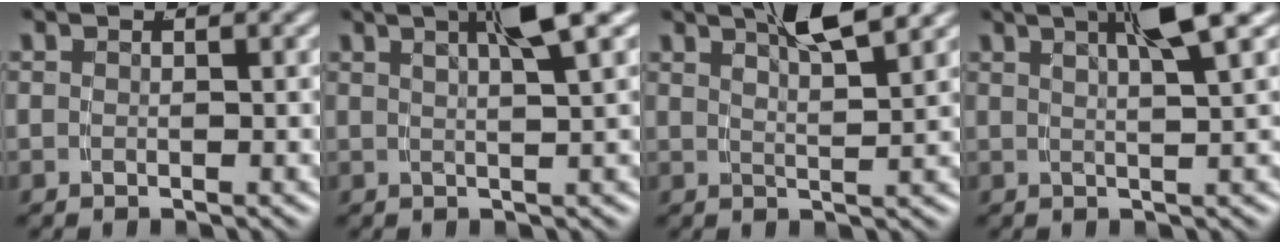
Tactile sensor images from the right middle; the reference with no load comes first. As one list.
[{"total": 4.6, "force": [2.7, 0.0, 3.8], "torque": [-0.048, 0.027, 0.035]}, {"total": 4.9, "force": [3.7, 0.3, 3.3], "torque": [-0.046, 0.016, 0.058]}, {"total": 5.2, "force": [3.1, 0.1, 4.2], "torque": [-0.053, 0.028, 0.041]}]